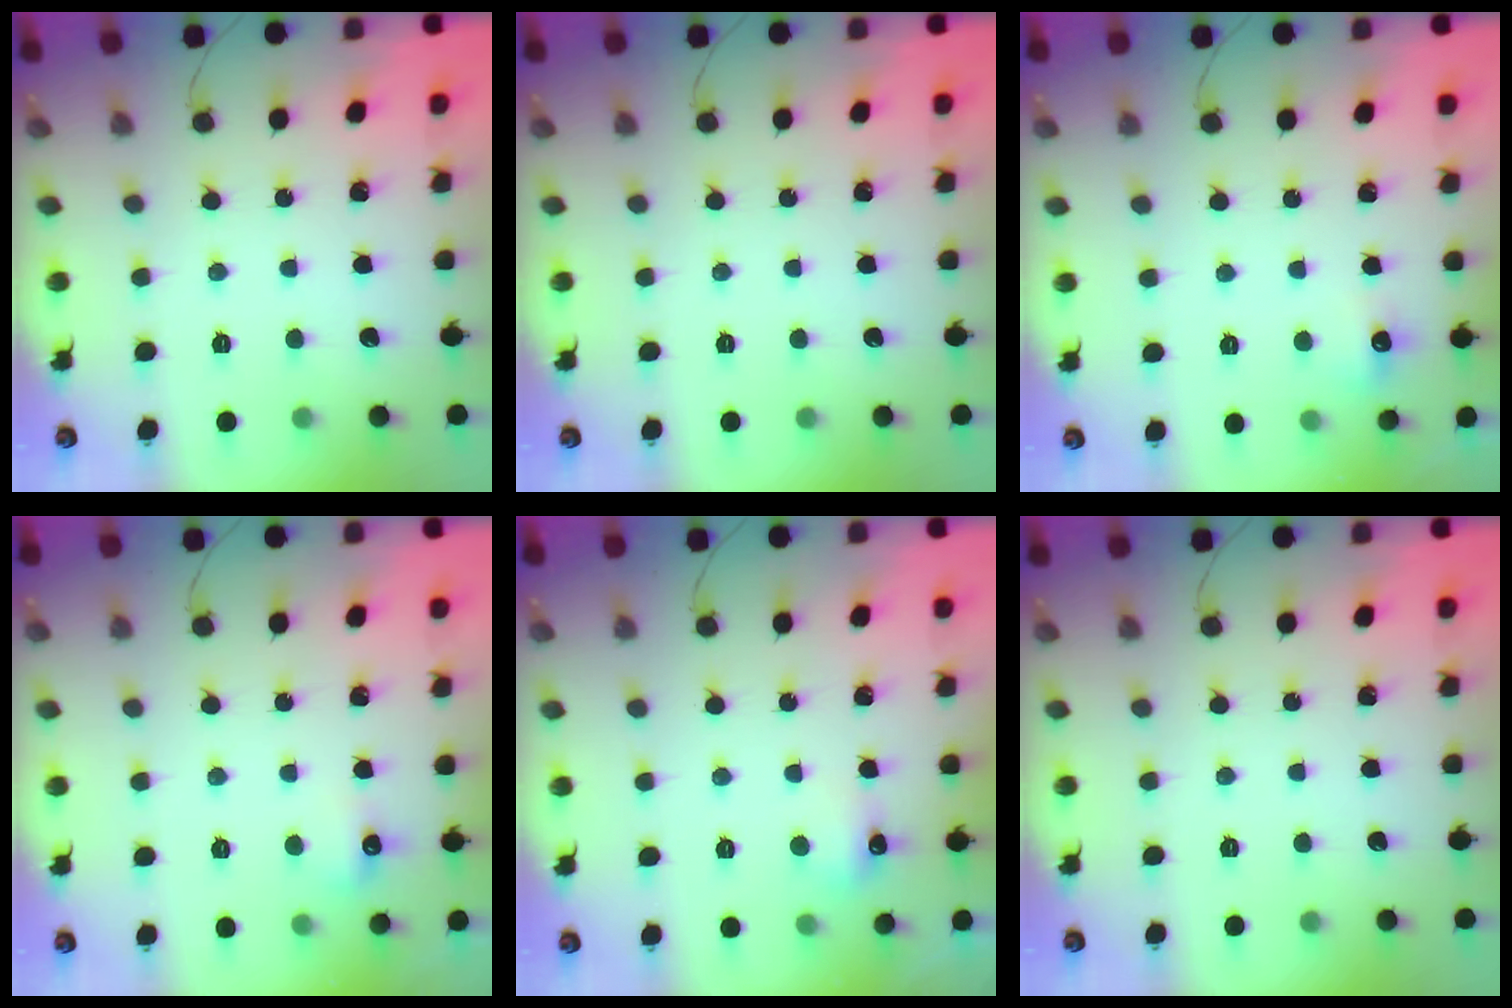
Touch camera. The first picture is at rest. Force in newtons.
{"total": 0.0}
{"total": 5.7, "press": 5.4, "slide": 1.7}
{"total": 4.8, "press": 4.6, "slide": 1.3}
{"total": 5.4, "press": 5.2, "slide": 1.5}
{"total": 0.0}